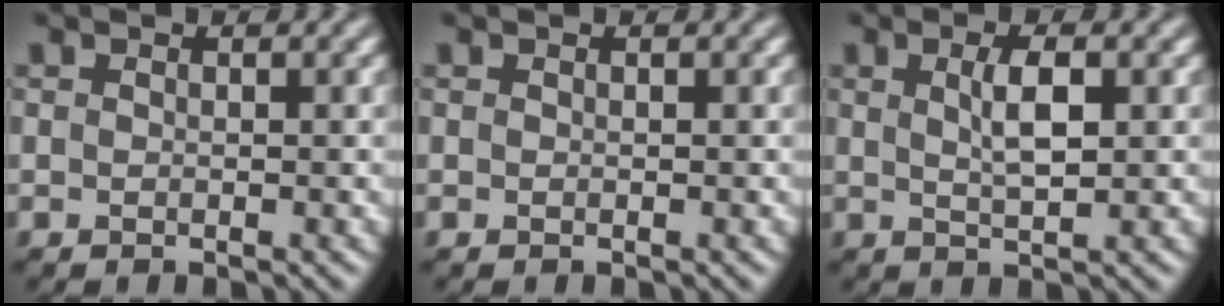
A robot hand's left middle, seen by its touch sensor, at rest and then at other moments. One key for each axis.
{"total": 0.0}
{"total": 2.9, "fx": 0.8, "fy": 0.7, "fz": 2.7, "tx": -0.049, "ty": 0.004, "tz": 0.014}